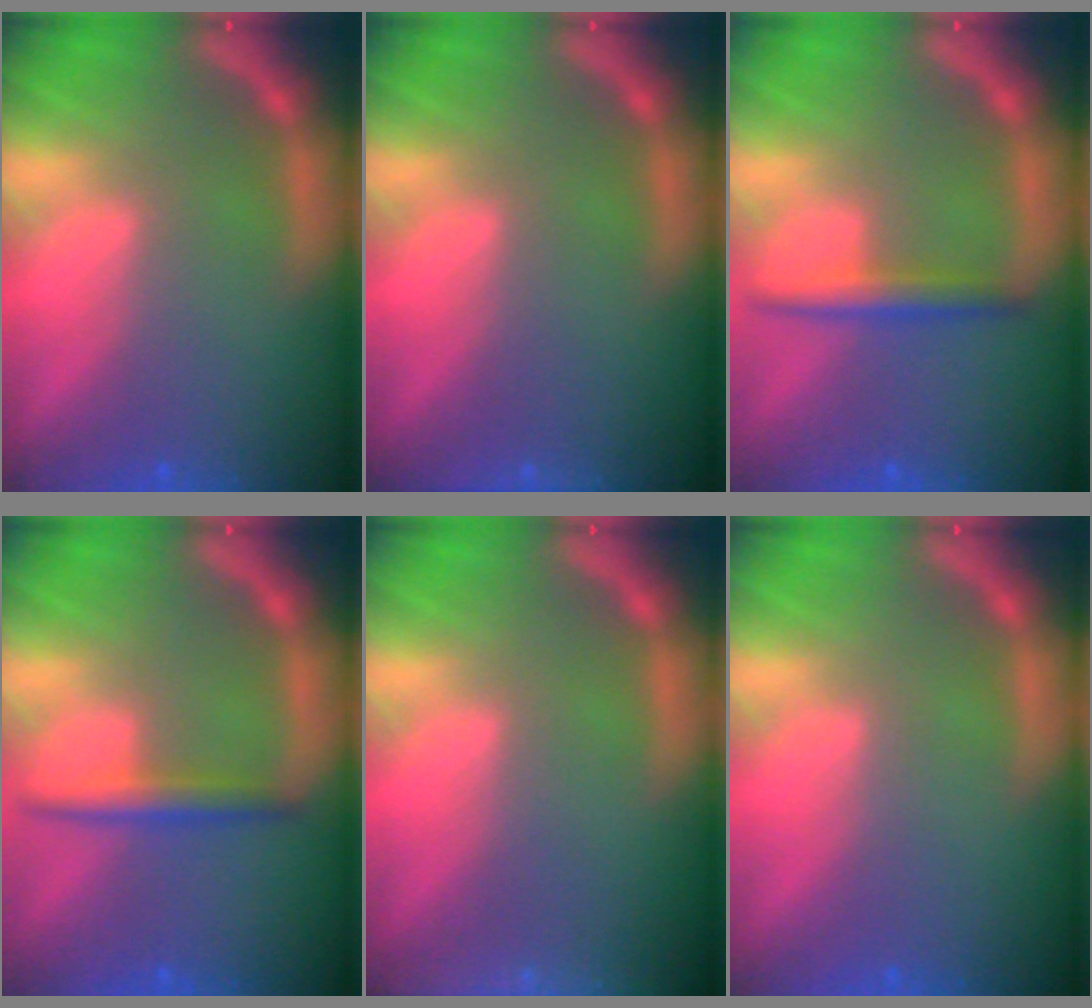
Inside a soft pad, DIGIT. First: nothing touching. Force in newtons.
{"total": 0.9}
{"total": 2.5}
{"total": 2.5}
{"total": 3.9}
{"total": 0.0}